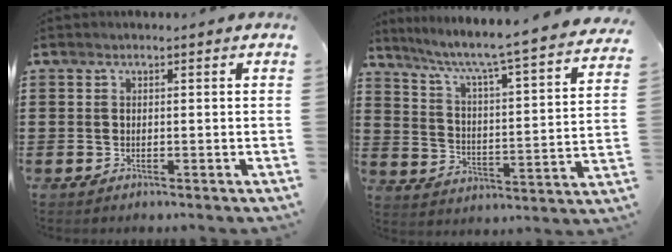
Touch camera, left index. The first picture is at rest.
{"total": 5.3, "force": [4.3, -0.7, 2.9], "torque": [-0.078, -0.051, 0.059]}